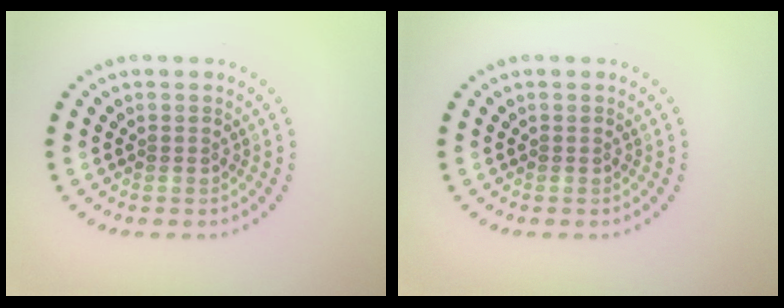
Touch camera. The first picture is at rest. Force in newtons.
{"total": 0.0}